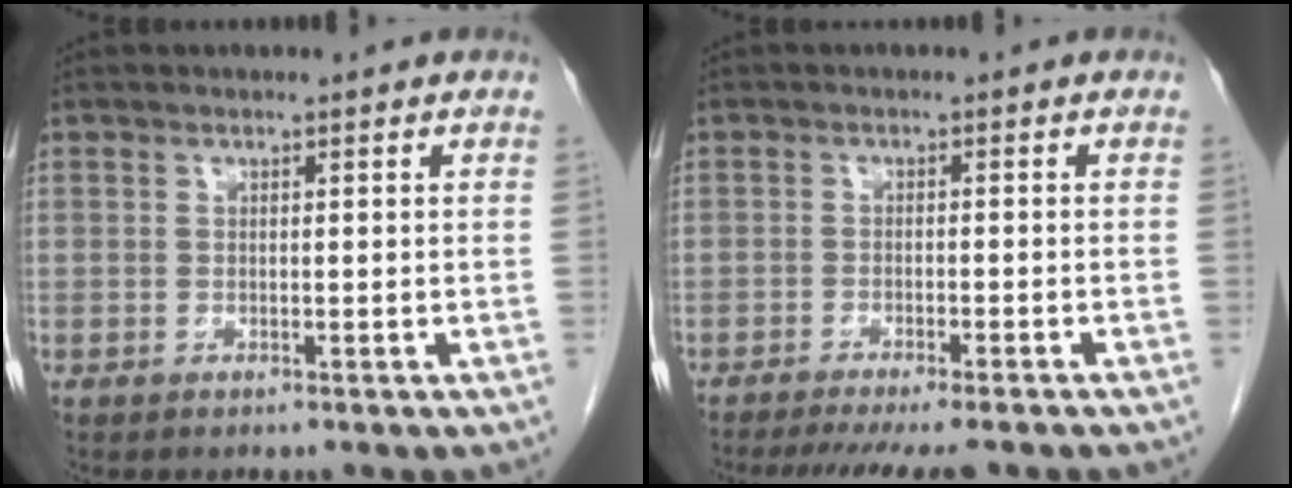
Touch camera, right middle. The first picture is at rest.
{"total": 10.9, "force": [-9.4, 1.1, 5.4], "torque": [-0.069, -0.020, -0.126]}